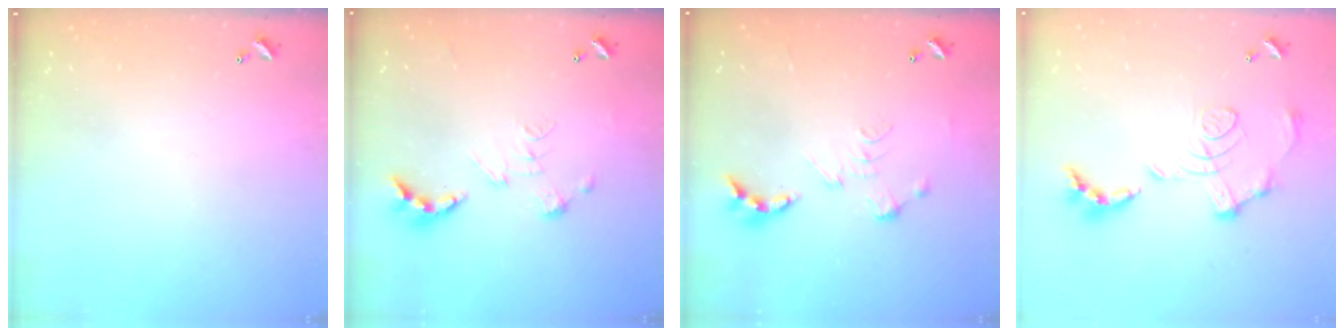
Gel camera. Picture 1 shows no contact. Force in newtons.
{"total": 0.8, "press": 0.8, "slide": 0.3}
{"total": 0.0}
{"total": 1.5, "press": 0.8, "slide": 1.3}